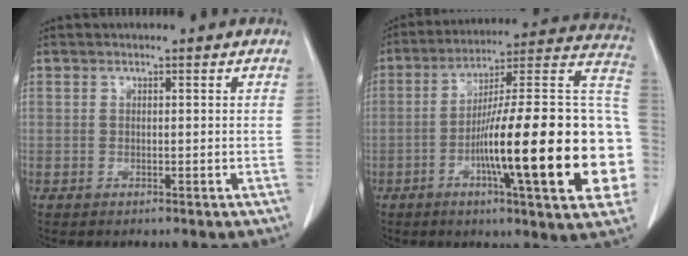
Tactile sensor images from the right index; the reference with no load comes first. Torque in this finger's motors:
{"motor_torque": [1.71, -0.43, 0.67, 0.20]}